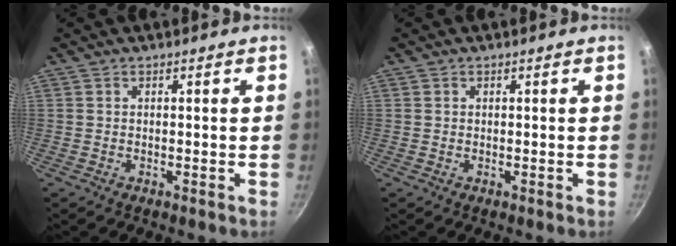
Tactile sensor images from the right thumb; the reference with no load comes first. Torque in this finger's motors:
{"motor_torque": [-0.41, 0.11, -0.35, 0.20, -0.02]}